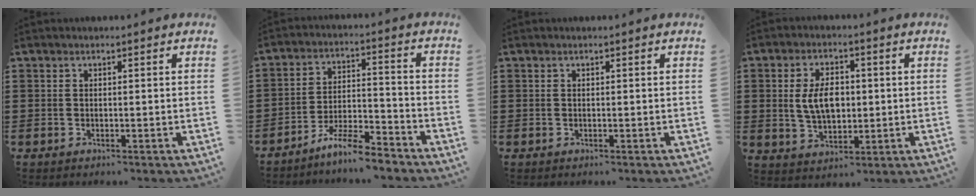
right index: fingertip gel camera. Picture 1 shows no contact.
{"total": 6.9, "force": [-6.3, 0.6, 2.9], "torque": [-0.060, 0.007, -0.120]}
{"total": 0.0}
{"total": 6.6, "force": [0.5, 3.9, 5.3], "torque": [-0.116, 0.005, 0.001]}